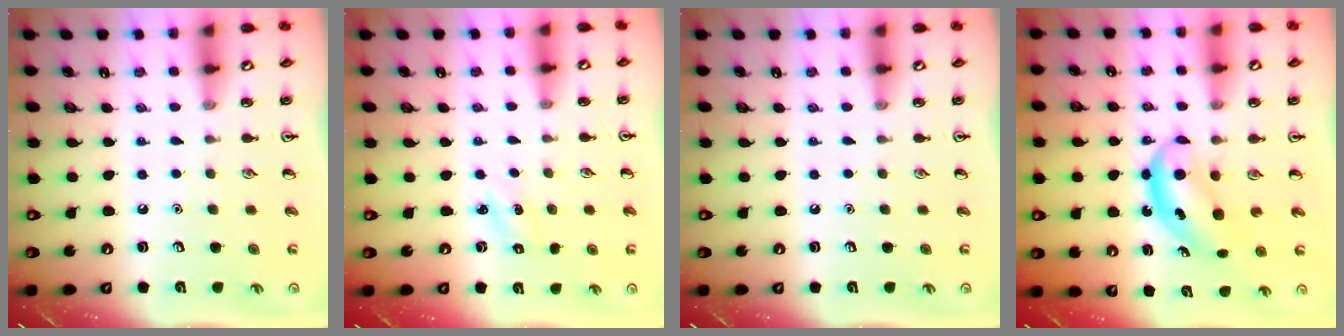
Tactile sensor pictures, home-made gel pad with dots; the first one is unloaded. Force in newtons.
{"total": 1.3, "press": 1.2, "slide": 0.5}
{"total": 0.0}
{"total": 5.6, "press": 5.5, "slide": 1.2}